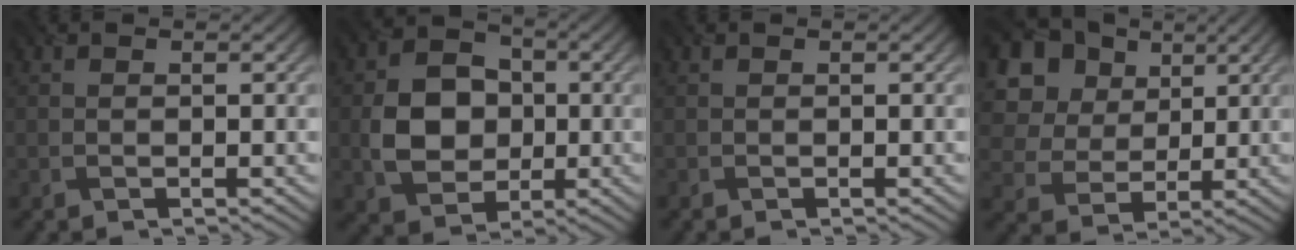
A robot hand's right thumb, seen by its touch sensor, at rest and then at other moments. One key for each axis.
{"total": 8.3, "fx": -0.5, "fy": 6.7, "fz": 4.8, "tx": -0.101, "ty": 0.001, "tz": -0.017}
{"total": 0.0}
{"total": 14.9, "fx": 6.9, "fy": 11.4, "fz": 6.7, "tx": -0.216, "ty": 0.026, "tz": 0.162}